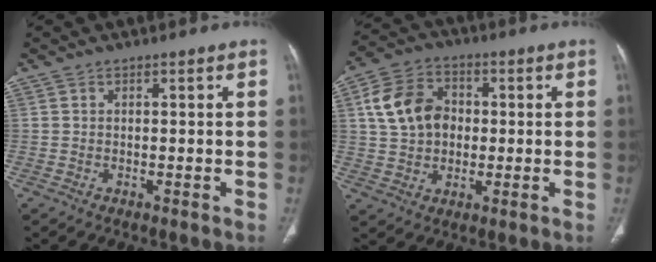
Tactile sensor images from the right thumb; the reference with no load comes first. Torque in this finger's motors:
{"motor_torque": [-1.07, 1.05, 1.13, -0.16, 0.09]}